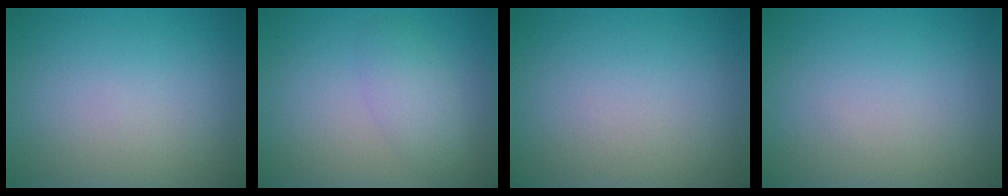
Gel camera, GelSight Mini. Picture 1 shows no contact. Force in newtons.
{"total": 2.4, "press": 2.4, "slide": 0.2}
{"total": 0.0}
{"total": 0.0}